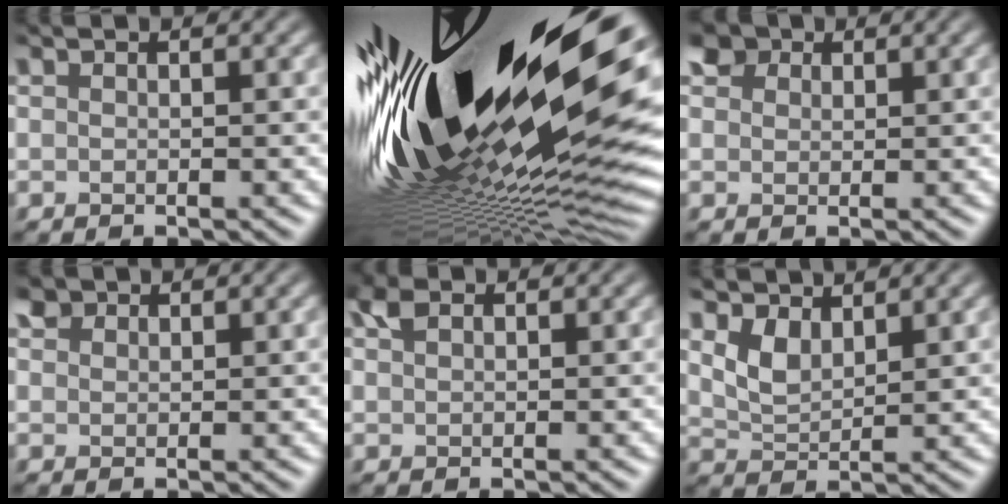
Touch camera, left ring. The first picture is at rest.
{"total": 21.8, "force": [3.0, 6.8, 20.5], "torque": [-0.345, -0.037, 0.055]}
{"total": 3.2, "force": [1.9, 2.1, 1.4], "torque": [-0.038, -0.003, 0.034]}
{"total": 1.1, "force": [0.7, 0.9, 0.3], "torque": [-0.008, 0.004, 0.010]}
{"total": 1.6, "force": [0.5, 1.1, 1.0], "torque": [-0.023, 0.004, 0.007]}
{"total": 2.2, "force": [1.1, 1.3, 1.4], "torque": [-0.036, -0.010, 0.016]}